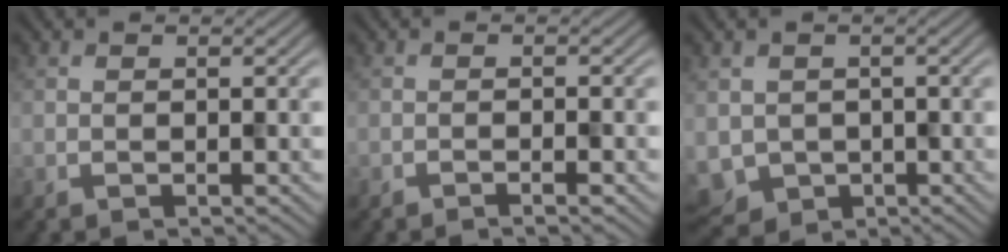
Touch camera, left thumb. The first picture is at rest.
{"total": 1.9, "force": [-1.6, 0.0, 1.1], "torque": [-0.017, 0.009, -0.028]}
{"total": 2.8, "force": [-0.3, 2.8, -0.4], "torque": [-0.022, -0.020, 0.000]}